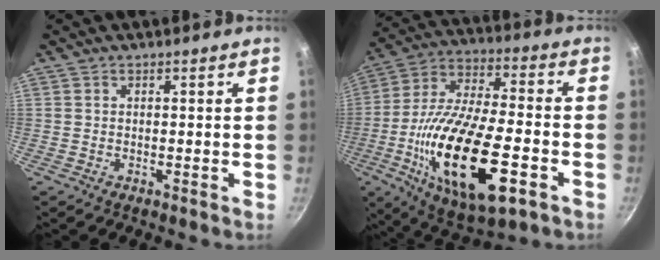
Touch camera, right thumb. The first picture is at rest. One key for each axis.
{"total": 26.0, "fx": -8.2, "fy": 10.2, "fz": 22.4, "tx": -0.401, "ty": 0.014, "tz": -0.141}